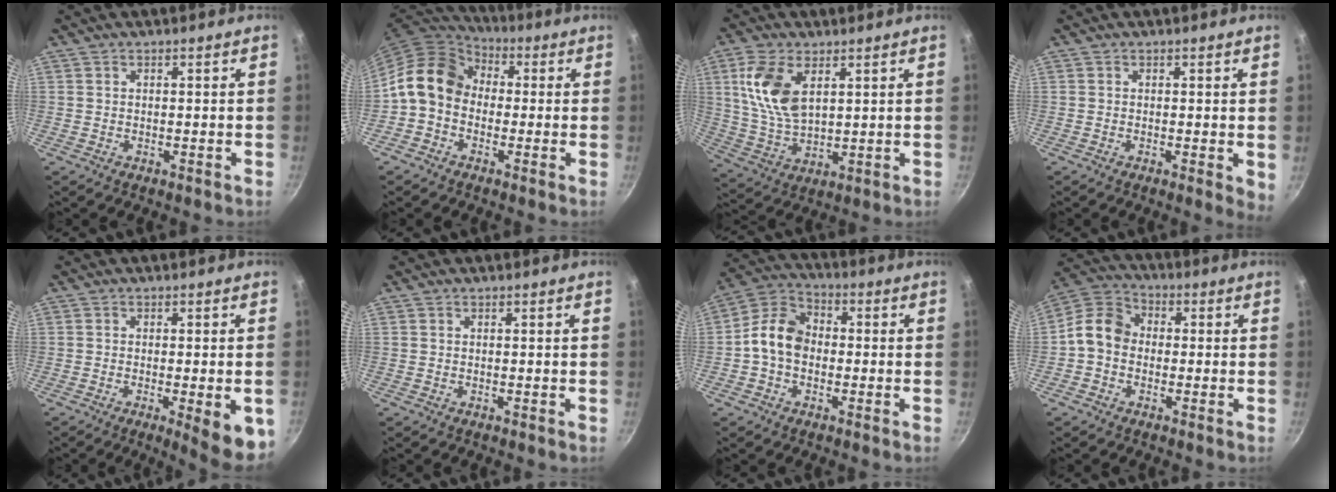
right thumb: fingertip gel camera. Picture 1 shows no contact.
{"total": 11.6, "force": [-0.2, 9.3, 6.9], "torque": [-0.094, 0.034, -0.029]}
{"total": 11.9, "force": [4.0, 6.5, 9.1], "torque": [-0.176, -0.018, 0.087]}
{"total": 2.5, "force": [0.0, 1.0, 2.3], "torque": [-0.027, -0.007, -0.004]}
{"total": 8.7, "force": [-2.7, 2.1, 8.0], "torque": [-0.091, -0.001, -0.030]}
{"total": 0.0}
{"total": 9.3, "force": [-1.0, 7.0, 6.1], "torque": [-0.086, 0.030, -0.042]}
{"total": 8.5, "force": [-1.1, 7.0, 4.7], "torque": [-0.063, 0.030, -0.045]}